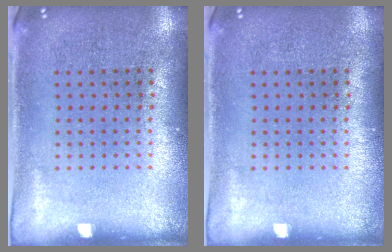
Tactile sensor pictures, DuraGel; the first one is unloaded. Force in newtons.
{"total": 0.0}